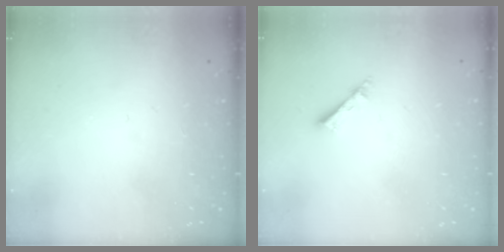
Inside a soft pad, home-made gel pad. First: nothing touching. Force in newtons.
{"total": 2.5, "press": 2.5, "slide": 0.1}